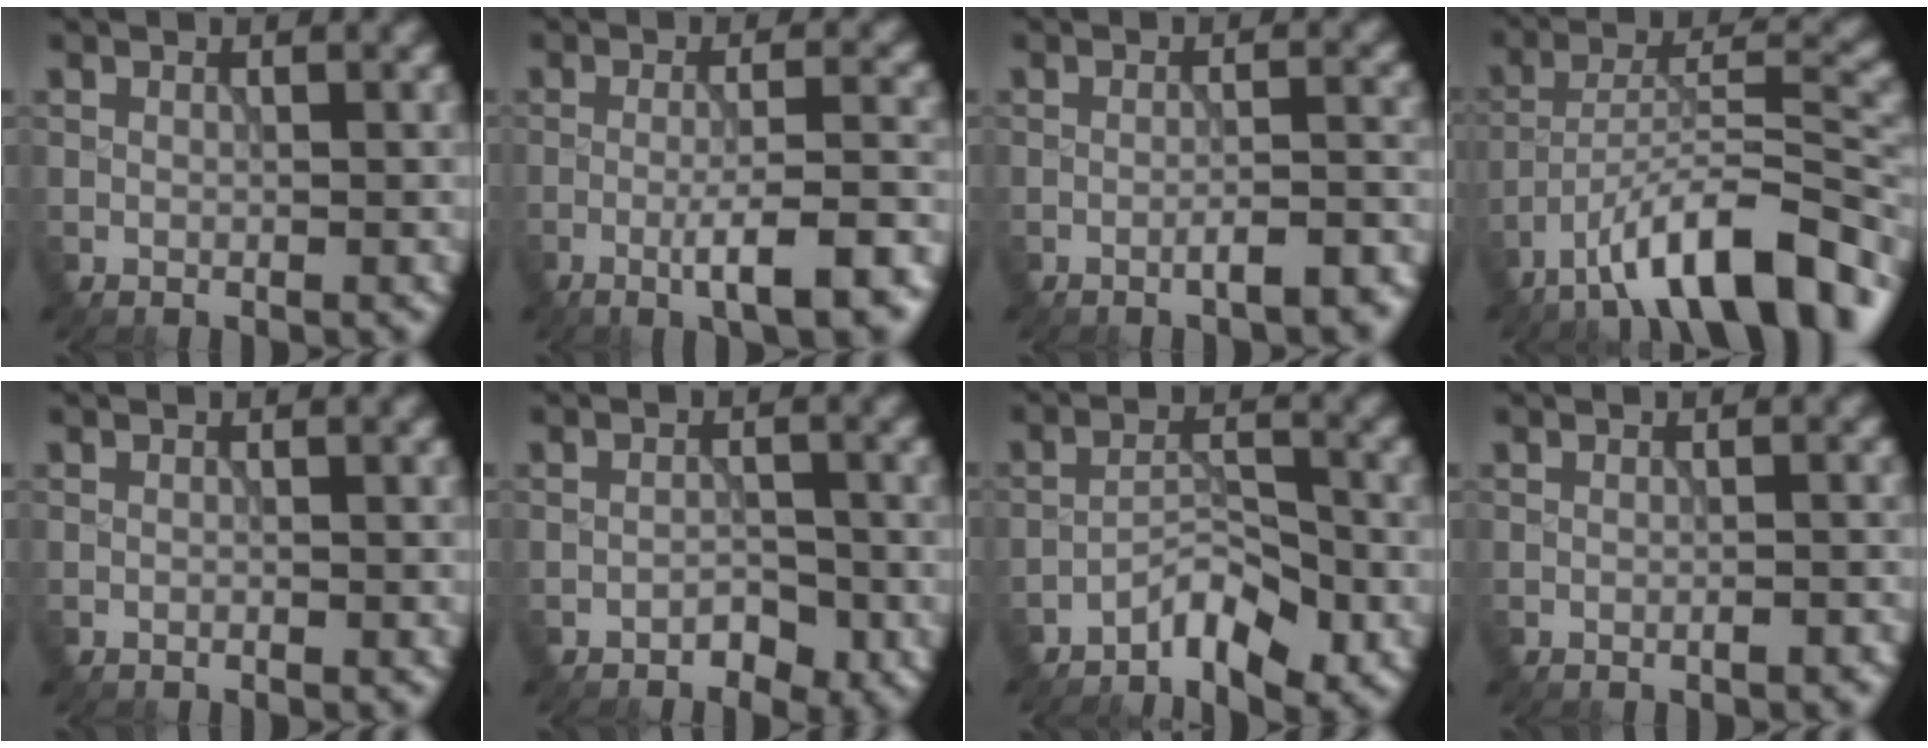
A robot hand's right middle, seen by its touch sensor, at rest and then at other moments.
{"total": 6.5, "force": [-3.1, 1.0, 5.7], "torque": [-0.084, 0.007, -0.052]}
{"total": 3.7, "force": [-2.1, 1.0, 2.9], "torque": [-0.034, 0.008, -0.031]}
{"total": 11.5, "force": [-7.9, 3.2, 7.7], "torque": [-0.116, 0.018, -0.141]}
{"total": 0.0}
{"total": 1.4, "force": [-1.0, 0.8, 0.6], "torque": [-0.007, 0.005, -0.016]}
{"total": 3.5, "force": [-2.6, 1.1, 2.1], "torque": [-0.033, 0.012, -0.050]}
{"total": 1.3, "force": [-0.6, 0.5, 1.1], "torque": [-0.010, 0.002, -0.011]}